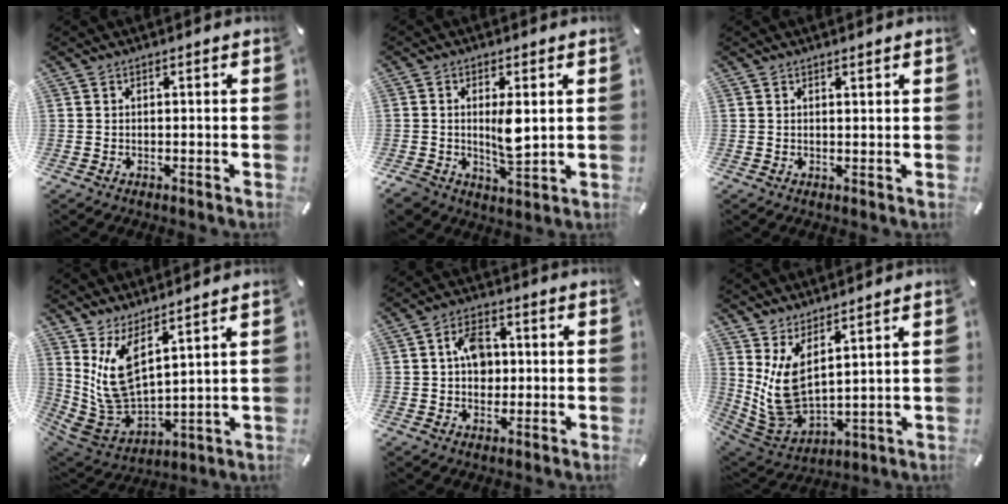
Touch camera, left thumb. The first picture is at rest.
{"total": 7.3, "force": [0.8, 4.0, 6.1], "torque": [-0.104, -0.010, 0.010]}
{"total": 0.9, "force": [0.8, 0.0, 0.3], "torque": [-0.005, -0.003, 0.016]}
{"total": 11.1, "force": [5.1, 6.0, 7.8], "torque": [-0.189, -0.044, 0.104]}
{"total": 7.1, "force": [0.5, 5.3, 4.7], "torque": [-0.068, 0.006, 0.008]}
{"total": 9.0, "force": [3.9, 4.9, 6.5], "torque": [-0.166, -0.039, 0.078]}